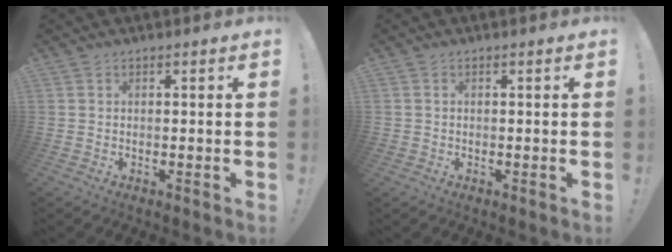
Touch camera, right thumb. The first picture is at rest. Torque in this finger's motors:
{"motor_torque": [-0.08, 0.08, -0.06, 0.15, 0.11]}